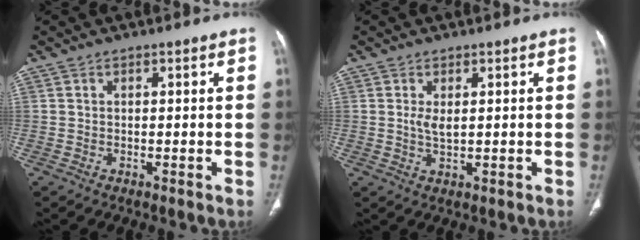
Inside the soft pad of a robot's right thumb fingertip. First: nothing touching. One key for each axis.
{"total": 2.6, "fx": 0.5, "fy": 1.0, "fz": 2.4, "tx": -0.051, "ty": -0.008, "tz": 0.013}